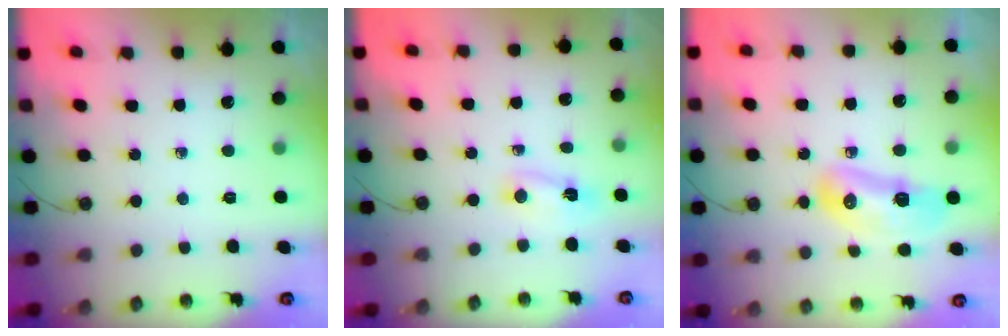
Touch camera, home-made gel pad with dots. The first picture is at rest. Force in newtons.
{"total": 2.4, "press": 2.4, "slide": 0.6}
{"total": 10.6, "press": 10.5, "slide": 1.5}